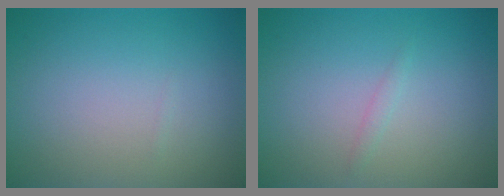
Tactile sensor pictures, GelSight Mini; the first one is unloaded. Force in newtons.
{"total": 0.6, "press": 0.6, "slide": 0.0}